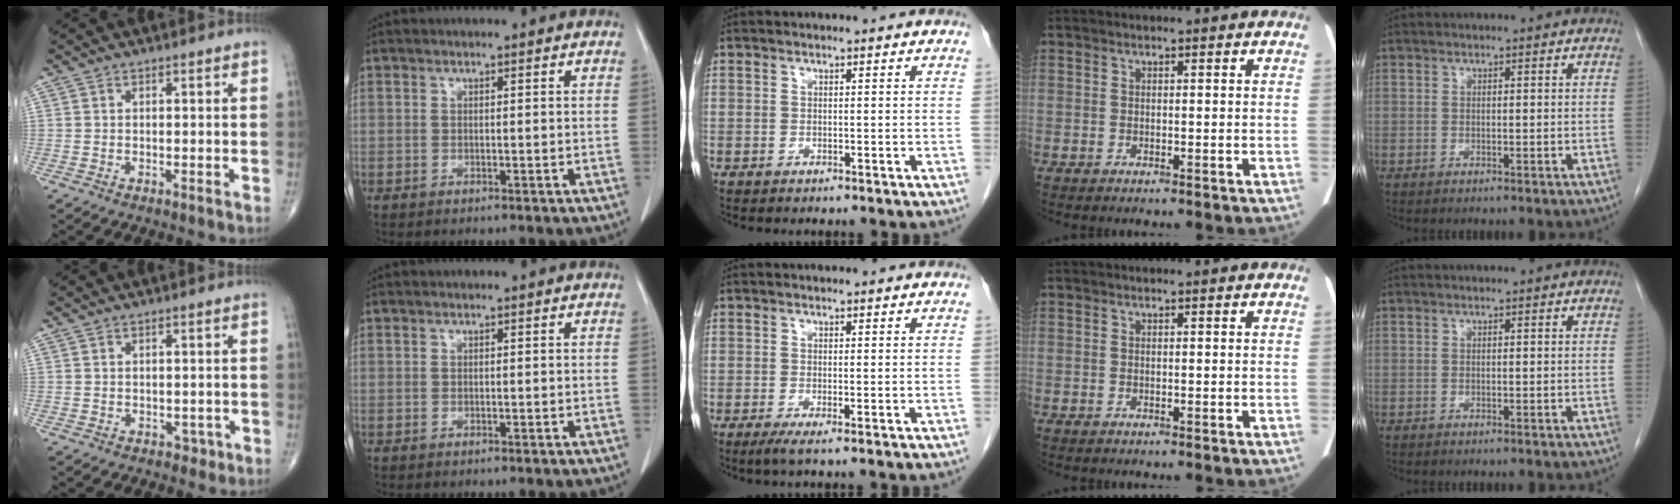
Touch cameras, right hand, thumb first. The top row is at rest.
{"thumb": {"total": 1.5, "force": [-0.5, 1.2, 0.8], "torque": [-0.001, 0.002, -0.003]}, "middle": {"total": 1.7, "force": [-0.7, 0.0, 1.5], "torque": [-0.029, -0.006, -0.011]}}